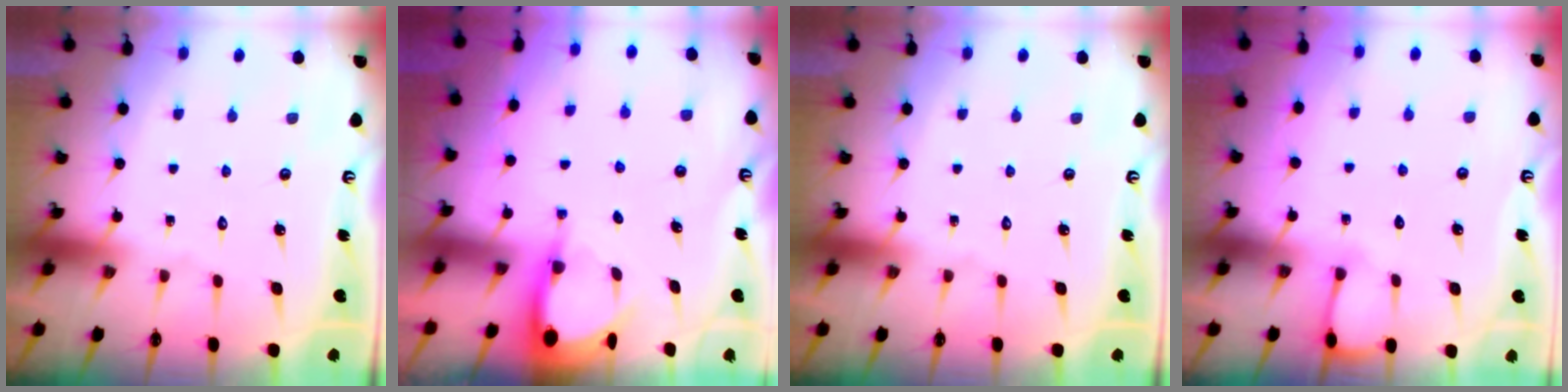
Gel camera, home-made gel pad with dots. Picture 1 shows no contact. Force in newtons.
{"total": 3.4, "press": 3.4, "slide": 0.3}
{"total": 0.0}
{"total": 2.9, "press": 2.9, "slide": 0.3}